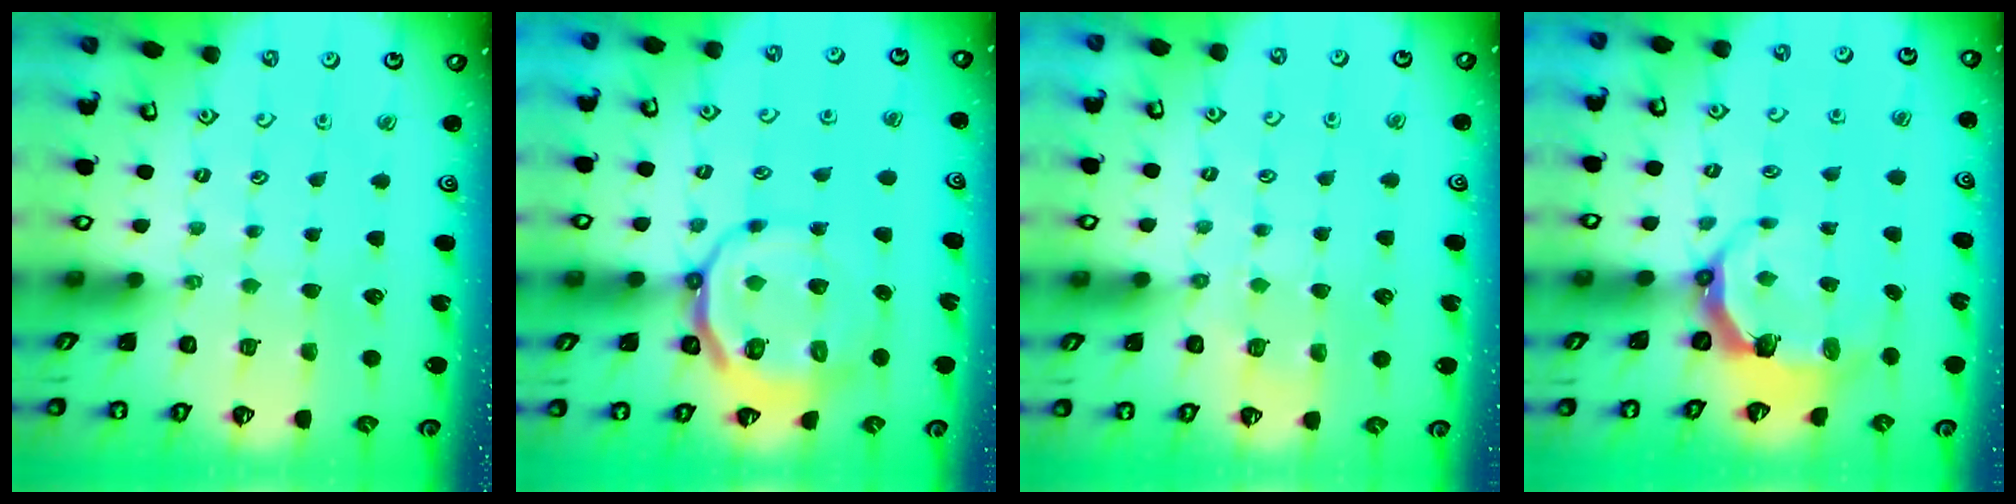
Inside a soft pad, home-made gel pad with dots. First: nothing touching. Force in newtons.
{"total": 11.0, "press": 10.6, "slide": 2.7}
{"total": 5.9, "press": 5.8, "slide": 1.0}
{"total": 6.3, "press": 4.8, "slide": 4.1}